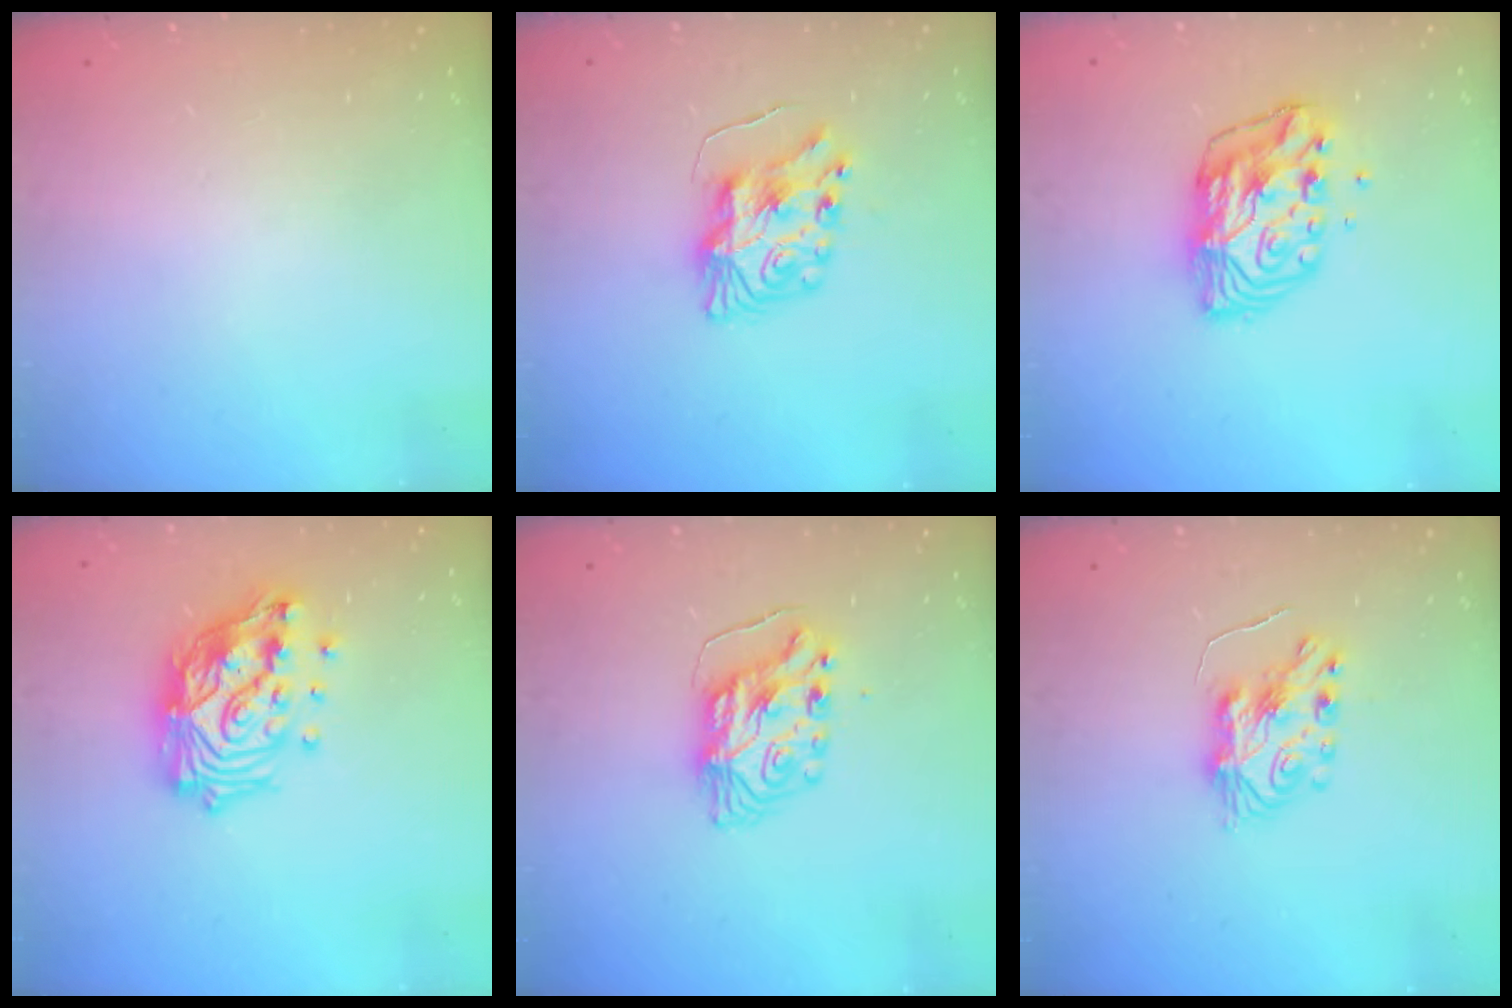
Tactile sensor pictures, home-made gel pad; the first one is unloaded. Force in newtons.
{"total": 8.5, "press": 8.5, "slide": 0.4}
{"total": 10.5, "press": 10.5, "slide": 1.1}
{"total": 18.2, "press": 18.1, "slide": 1.6}
{"total": 9.3, "press": 9.3, "slide": 0.9}
{"total": 7.3, "press": 7.2, "slide": 0.6}